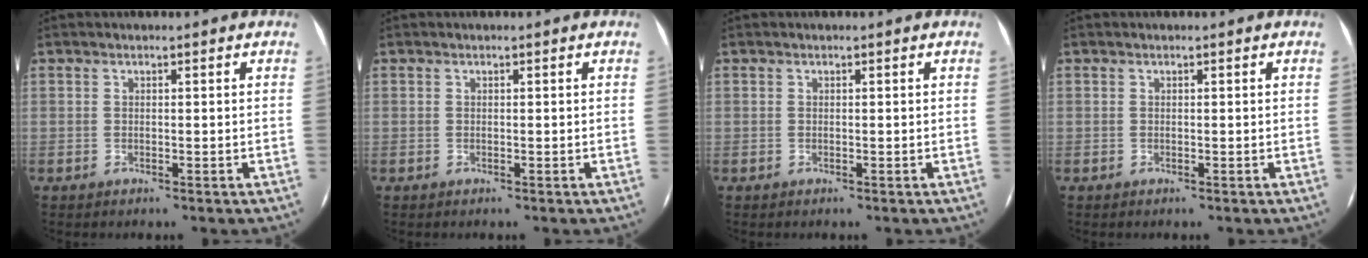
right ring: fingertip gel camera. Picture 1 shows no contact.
{"total": 0.0}
{"total": 0.0}
{"total": 0.0}